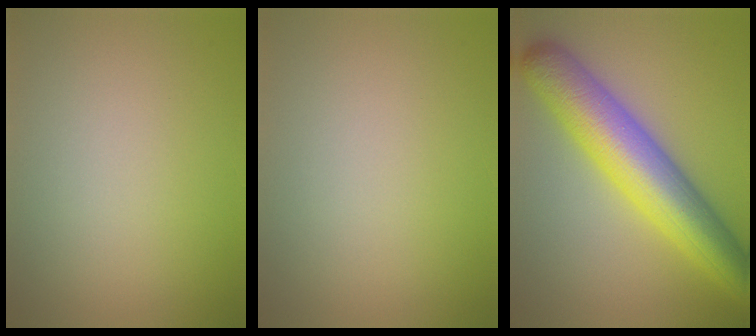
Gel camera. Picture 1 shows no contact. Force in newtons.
{"total": 0.0}
{"total": 9.6, "press": 9.6, "slide": 0.1}